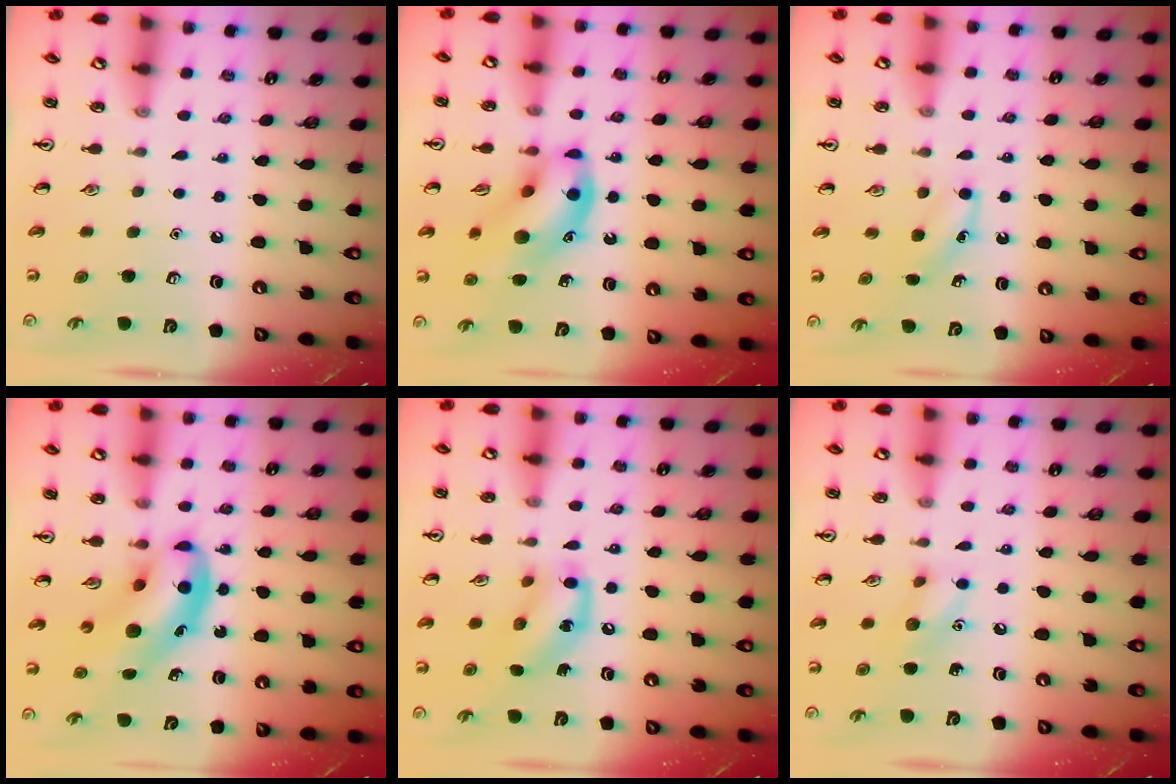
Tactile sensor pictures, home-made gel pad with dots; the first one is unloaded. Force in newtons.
{"total": 14.3, "press": 14.1, "slide": 2.1}
{"total": 3.9, "press": 3.6, "slide": 1.3}
{"total": 10.6, "press": 10.2, "slide": 2.9}
{"total": 12.7, "press": 12.5, "slide": 2.2}
{"total": 8.1, "press": 8.0, "slide": 1.1}